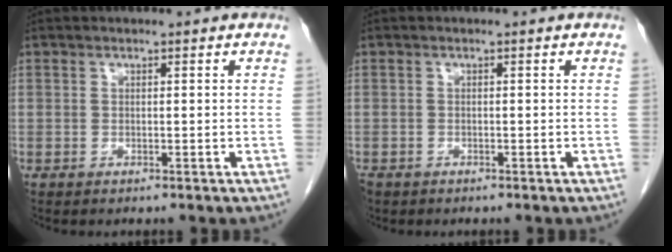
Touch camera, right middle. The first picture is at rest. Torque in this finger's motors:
{"motor_torque": [0.03, 0.00, 0.09, 0.00]}